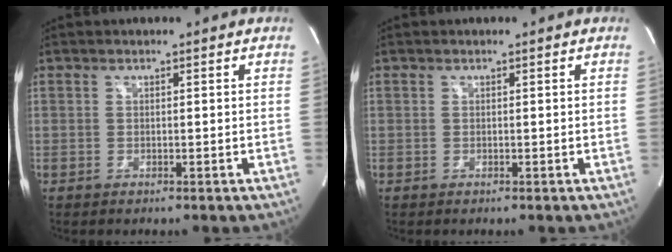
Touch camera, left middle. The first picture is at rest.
{"total": 0.0}